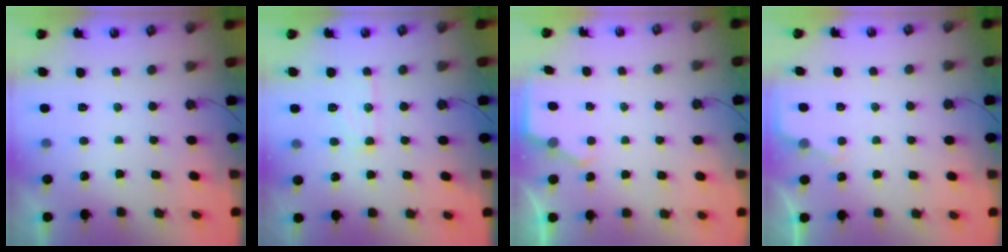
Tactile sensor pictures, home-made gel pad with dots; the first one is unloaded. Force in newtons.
{"total": 9.4, "press": 9.4, "slide": 0.9}
{"total": 2.8, "press": 2.8, "slide": 0.5}
{"total": 3.4, "press": 3.3, "slide": 0.5}